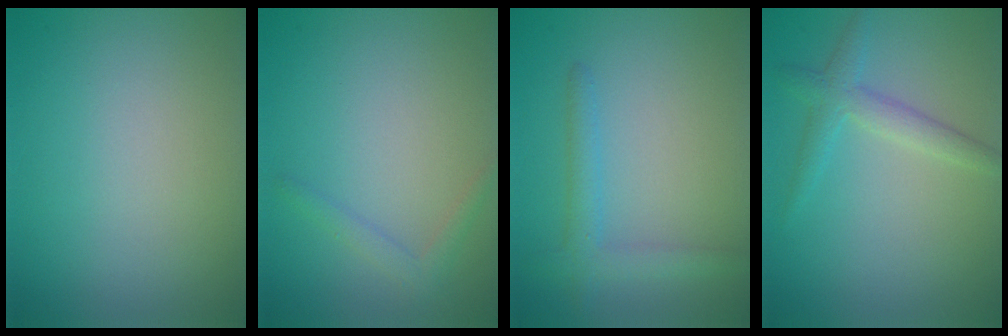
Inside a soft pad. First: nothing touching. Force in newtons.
{"total": 1.3, "press": 1.3, "slide": 0.1}
{"total": 2.3, "press": 2.3, "slide": 0.1}
{"total": 2.4, "press": 2.4, "slide": 0.1}